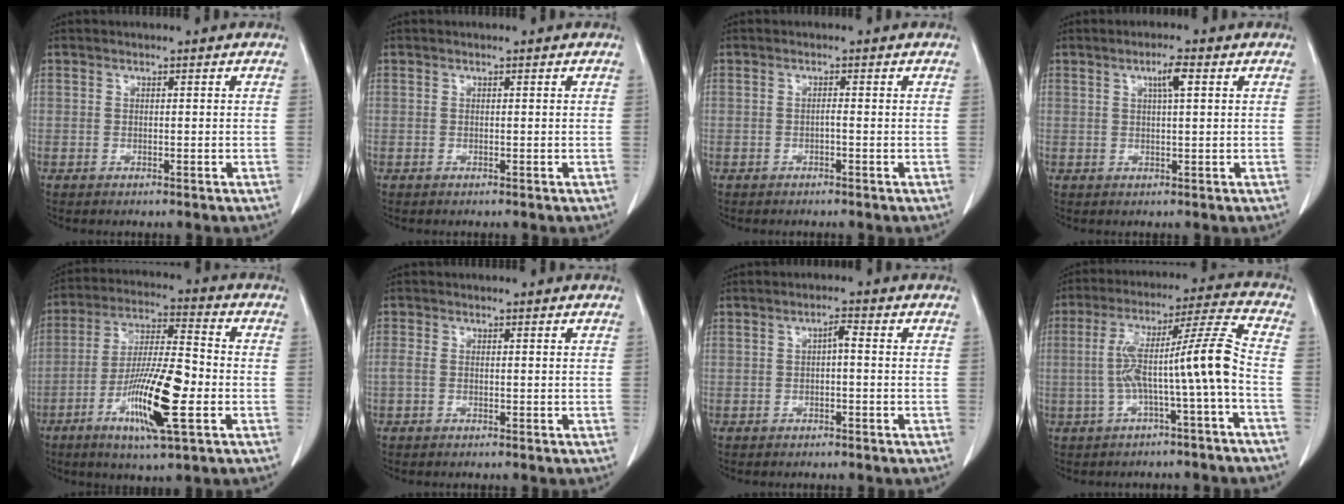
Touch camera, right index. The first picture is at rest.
{"total": 0.0}
{"total": 0.6, "force": [-0.3, 0.0, 0.5], "torque": [-0.010, 0.002, -0.005]}
{"total": 2.8, "force": [1.1, 0.1, 2.6], "torque": [-0.048, 0.002, 0.018]}
{"total": 14.5, "force": [-4.9, 1.8, 13.6], "torque": [-0.259, -0.012, -0.086]}
{"total": 1.3, "force": [-0.4, 0.6, 1.1], "torque": [-0.032, 0.005, -0.006]}
{"total": 1.6, "force": [-0.2, 0.4, 1.6], "torque": [-0.028, 0.006, -0.002]}
{"total": 11.1, "force": [-2.6, -0.7, 10.8], "torque": [-0.192, 0.041, -0.040]}